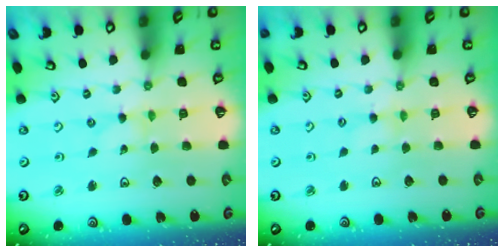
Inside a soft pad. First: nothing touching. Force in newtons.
{"total": 2.5, "press": 2.5, "slide": 0.4}